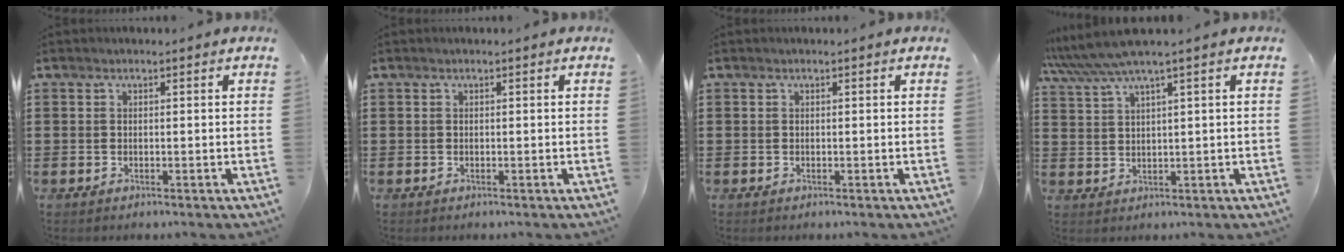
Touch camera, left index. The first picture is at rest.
{"total": 0.0}
{"total": 0.0}
{"total": 4.8, "force": [3.3, -0.2, 3.5], "torque": [-0.085, -0.008, 0.055]}